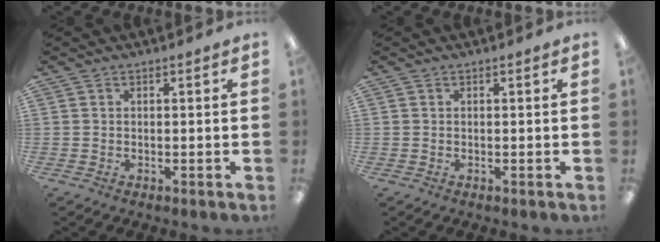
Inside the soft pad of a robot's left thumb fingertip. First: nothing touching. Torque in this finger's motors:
{"motor_torque": [-0.02, -0.19, -0.03, 0.01, -0.02]}